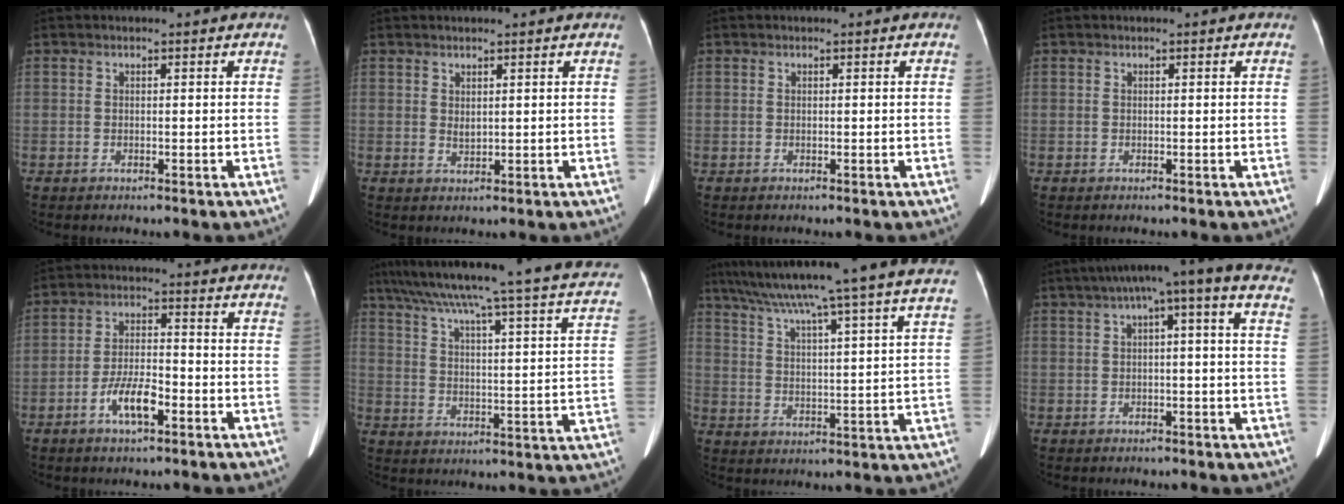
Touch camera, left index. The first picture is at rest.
{"total": 1.6, "force": [1.0, 0.6, 1.0], "torque": [-0.021, 0.001, 0.023]}
{"total": 0.0}
{"total": 0.0}
{"total": 6.1, "force": [-3.2, 1.8, 5.0], "torque": [-0.102, 0.001, -0.058]}
{"total": 29.4, "force": [23.7, 2.1, 17.3], "torque": [-0.251, -0.022, 0.295]}
{"total": 28.7, "force": [25.1, -1.7, 13.8], "torque": [-0.231, -0.033, 0.332]}
{"total": 11.6, "force": [6.6, 0.8, 9.5], "torque": [-0.144, 0.058, 0.078]}